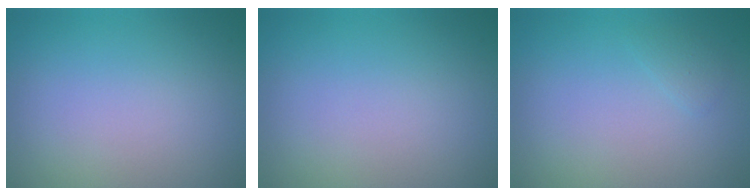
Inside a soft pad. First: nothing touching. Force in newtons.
{"total": 0.0}
{"total": 0.7, "press": 0.7, "slide": 0.0}